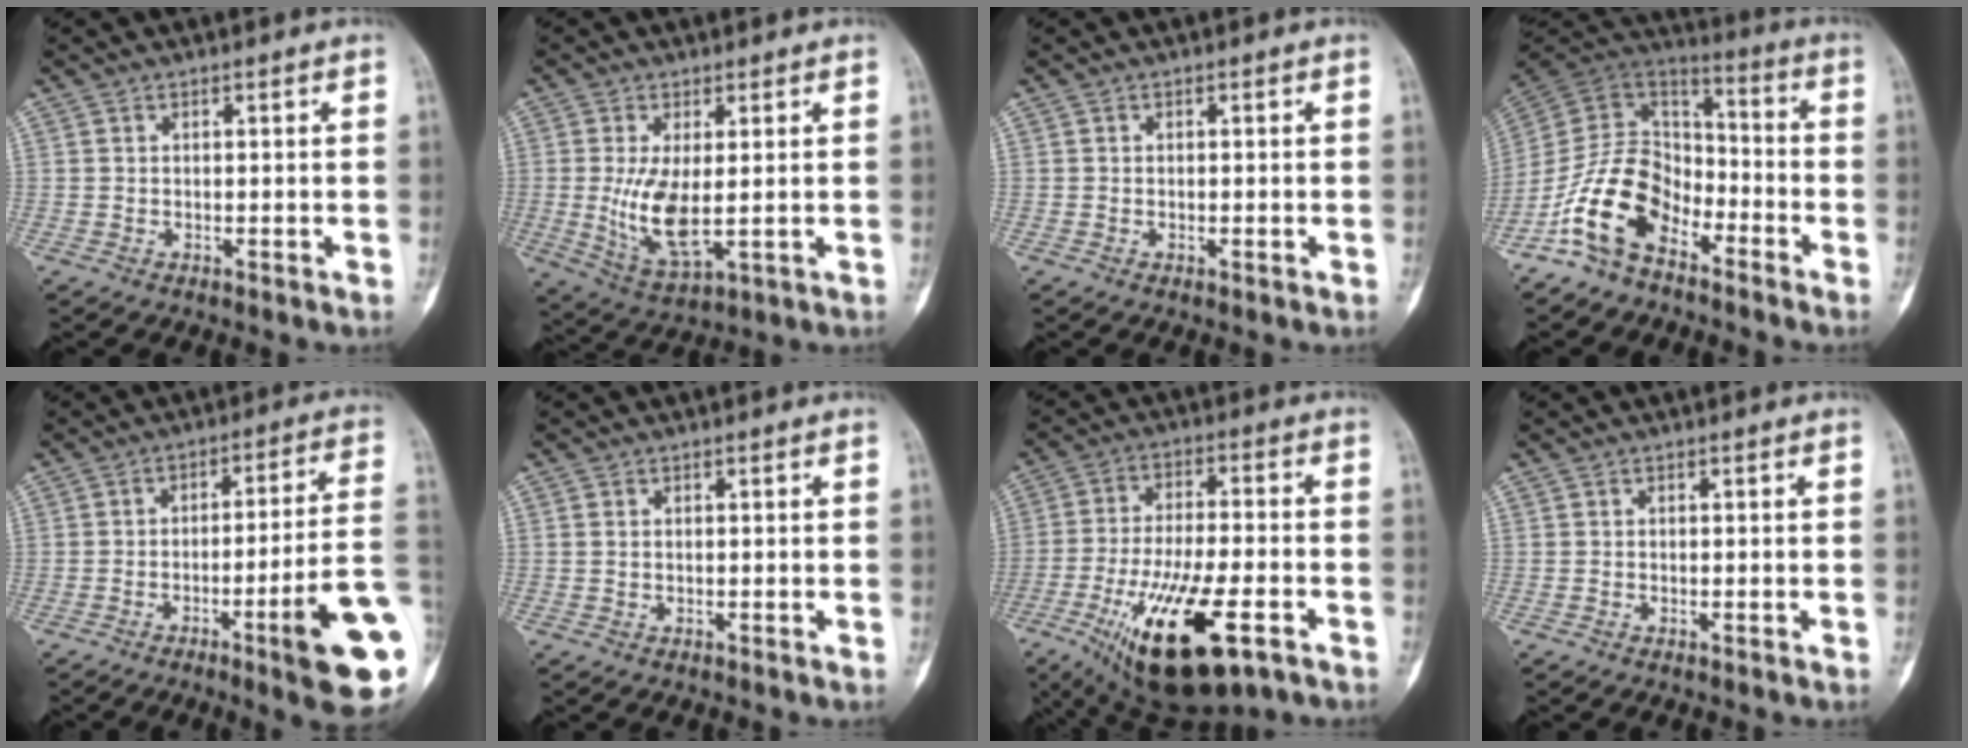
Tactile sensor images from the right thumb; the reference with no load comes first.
{"total": 9.0, "force": [0.0, 3.6, 8.2], "torque": [-0.163, -0.021, 0.013]}
{"total": 0.6, "force": [-0.1, 0.3, 0.5], "torque": [-0.009, 0.001, 0.000]}
{"total": 15.0, "force": [-8.5, 9.0, 8.4], "torque": [-0.149, 0.079, -0.172]}
{"total": 16.5, "force": [-5.5, 1.4, 15.5], "torque": [-0.174, 0.024, -0.076]}
{"total": 0.7, "force": [0.2, 0.5, 0.4], "torque": [-0.008, 0.001, 0.004]}
{"total": 20.7, "force": [-8.9, 7.4, 17.1], "torque": [-0.318, 0.011, -0.137]}
{"total": 0.0}